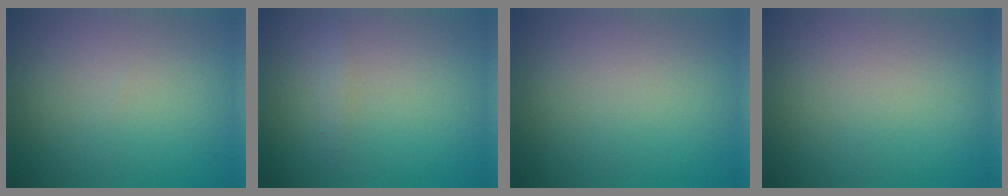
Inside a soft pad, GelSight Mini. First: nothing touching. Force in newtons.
{"total": 1.0, "press": 1.0, "slide": 0.0}
{"total": 0.0}
{"total": 0.0}